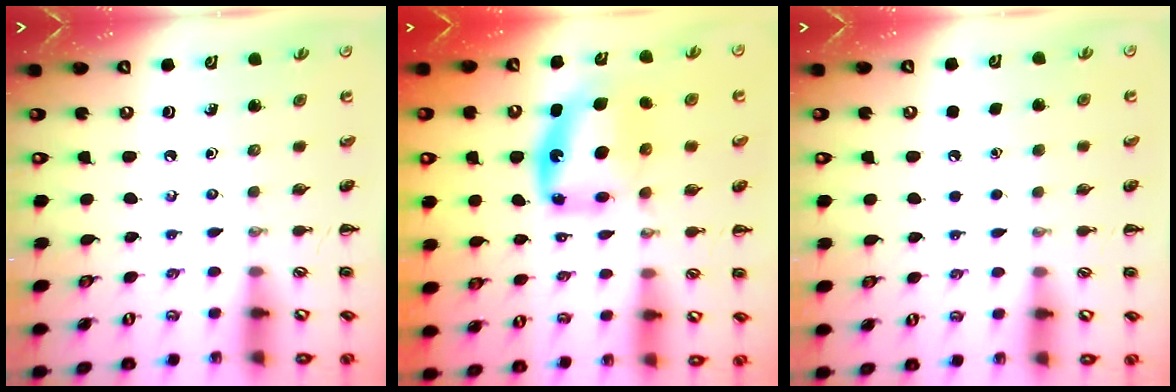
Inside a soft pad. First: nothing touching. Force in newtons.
{"total": 8.8, "press": 8.5, "slide": 2.4}
{"total": 1.9, "press": 1.9, "slide": 0.2}